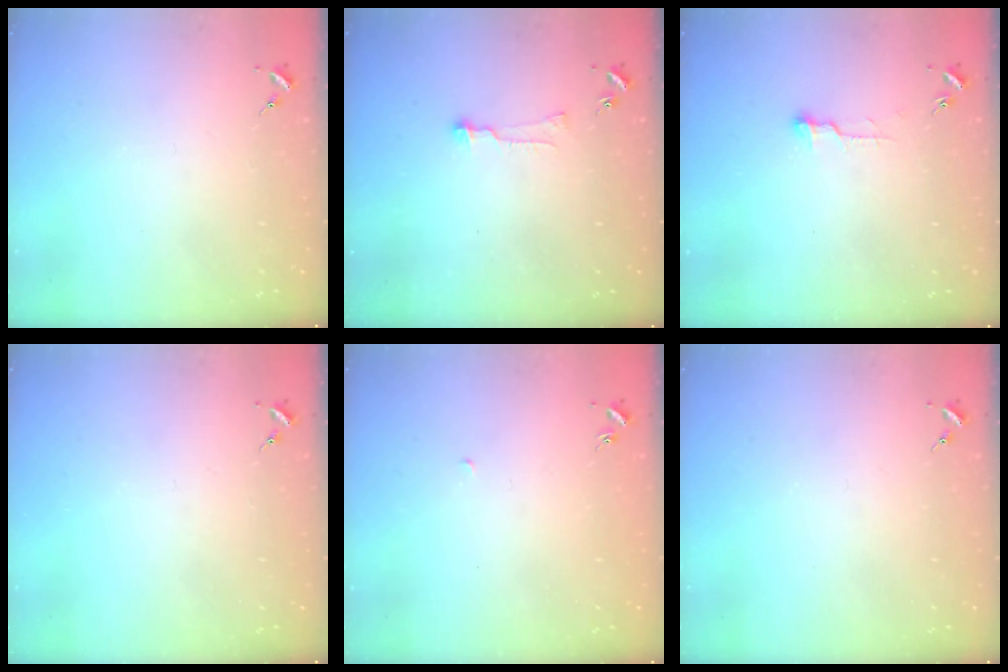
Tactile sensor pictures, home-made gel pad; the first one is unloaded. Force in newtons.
{"total": 5.9, "press": 5.9, "slide": 0.5}
{"total": 6.8, "press": 6.8, "slide": 0.7}
{"total": 0.0}
{"total": 1.6, "press": 1.6, "slide": 0.1}
{"total": 0.0}